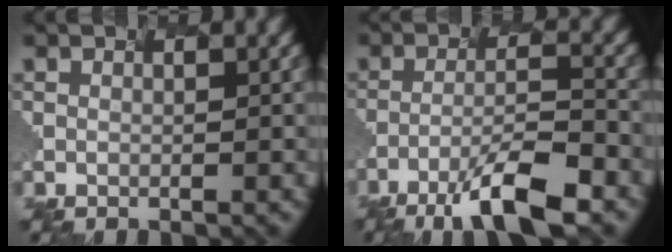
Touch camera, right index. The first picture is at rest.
{"total": 7.5, "force": [-6.0, 0.3, 4.6], "torque": [-0.097, -0.004, -0.072]}